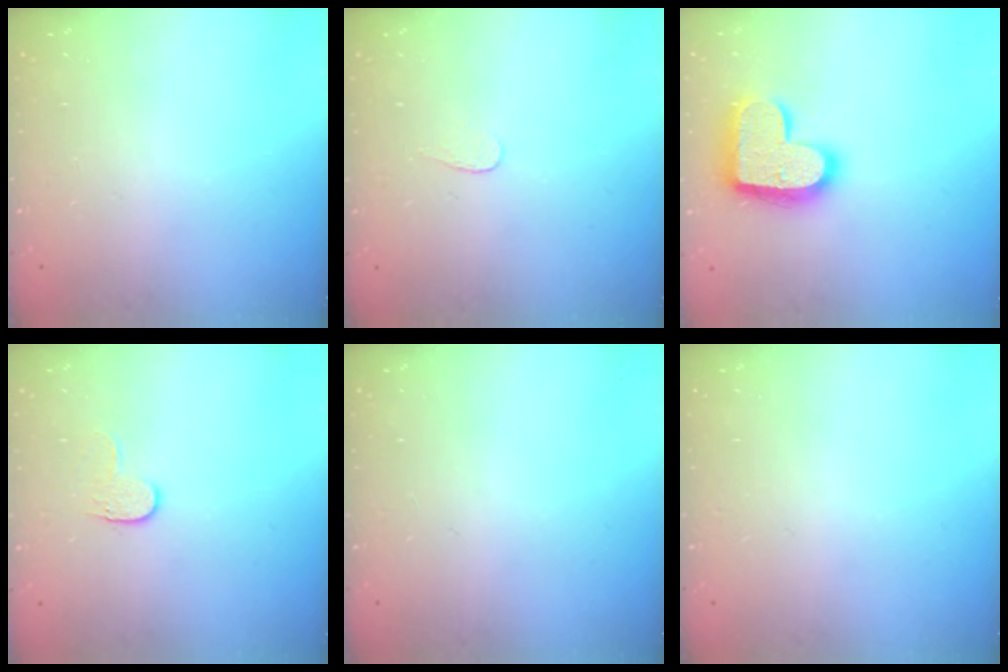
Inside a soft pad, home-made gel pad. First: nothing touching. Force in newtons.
{"total": 3.3, "press": 3.3, "slide": 0.3}
{"total": 17.6, "press": 17.5, "slide": 1.0}
{"total": 4.6, "press": 4.6, "slide": 0.5}
{"total": 0.0}
{"total": 0.0}